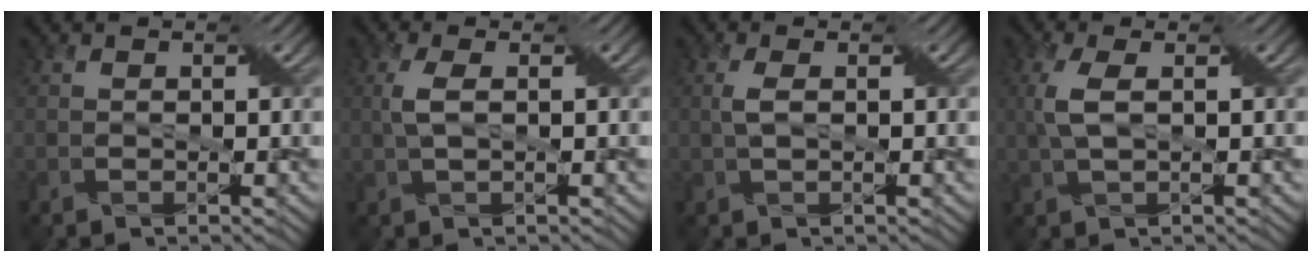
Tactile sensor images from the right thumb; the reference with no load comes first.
{"total": 2.8, "force": [0.4, 0.8, 2.7], "torque": [-0.068, 0.008, 0.007]}
{"total": 2.0, "force": [0.3, 0.5, 1.9], "torque": [-0.047, 0.008, 0.006]}
{"total": 3.9, "force": [0.6, 1.2, 3.7], "torque": [-0.097, 0.010, 0.013]}